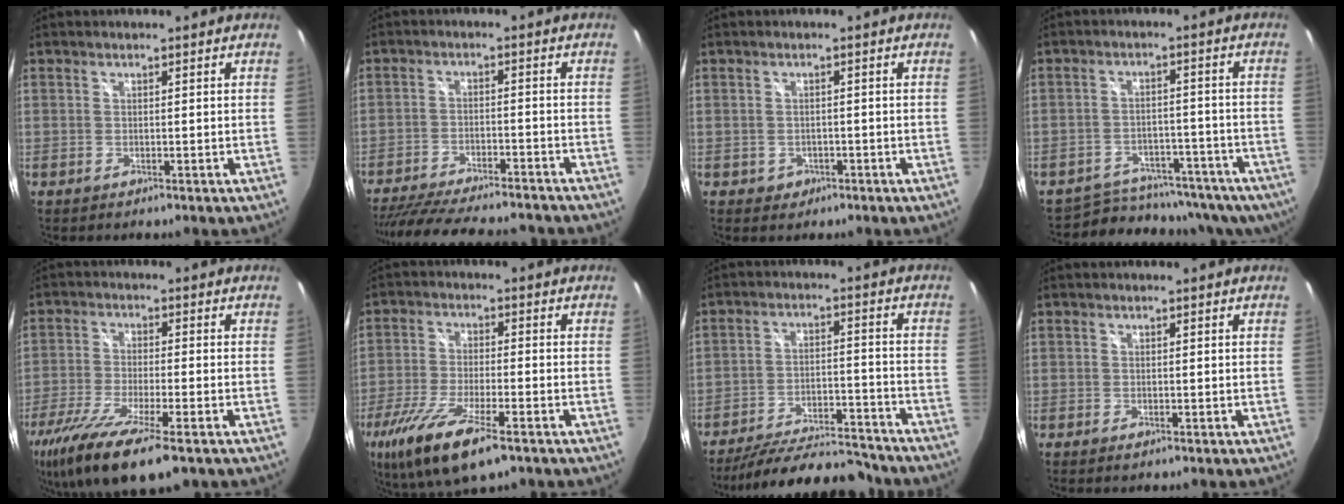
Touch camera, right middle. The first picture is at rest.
{"total": 21.1, "force": [-18.2, 4.8, 9.5], "torque": [-0.189, -0.027, -0.266]}
{"total": 2.3, "force": [-0.9, 2.1, 0.6], "torque": [-0.015, -0.001, -0.008]}
{"total": 16.6, "force": [-14.0, 7.0, 5.6], "torque": [-0.103, 0.006, -0.174]}
{"total": 15.6, "force": [-10.2, 3.2, 11.4], "torque": [-0.236, -0.061, -0.185]}
{"total": 15.1, "force": [-9.0, 4.1, 11.3], "torque": [-0.242, -0.050, -0.170]}
{"total": 19.8, "force": [-17.8, 4.4, 7.7], "torque": [-0.143, -0.008, -0.246]}
{"total": 0.7, "force": [-0.5, 0.2, 0.4], "torque": [-0.005, -0.004, -0.009]}